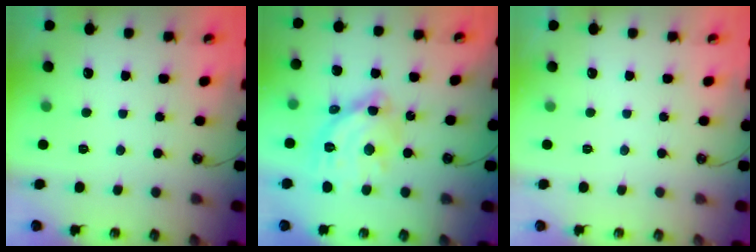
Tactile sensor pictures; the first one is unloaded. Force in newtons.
{"total": 16.3, "press": 16.2, "slide": 1.6}
{"total": 0.0}